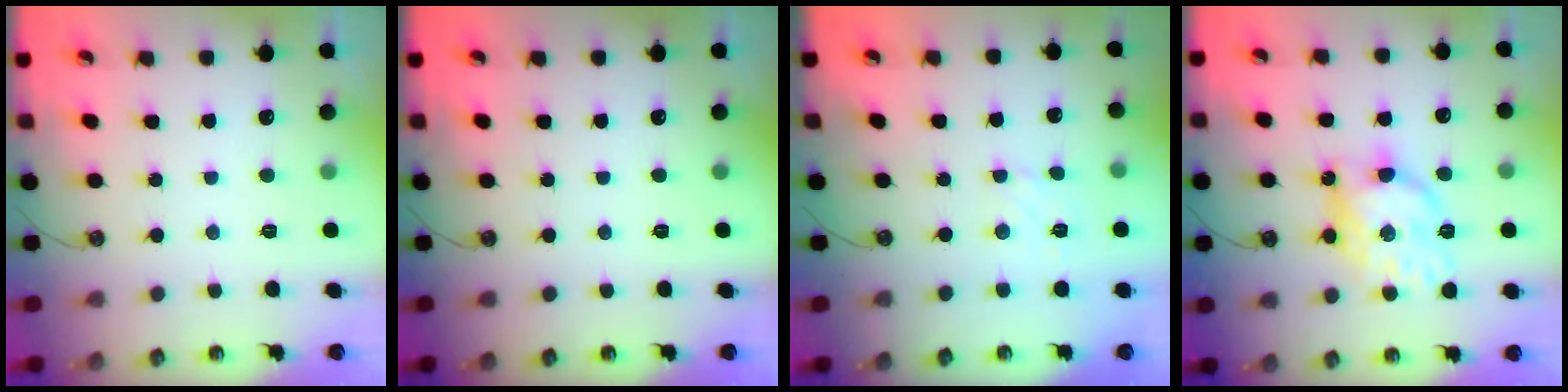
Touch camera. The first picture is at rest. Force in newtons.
{"total": 0.0}
{"total": 1.6, "press": 1.5, "slide": 0.5}
{"total": 15.4, "press": 15.4, "slide": 0.4}